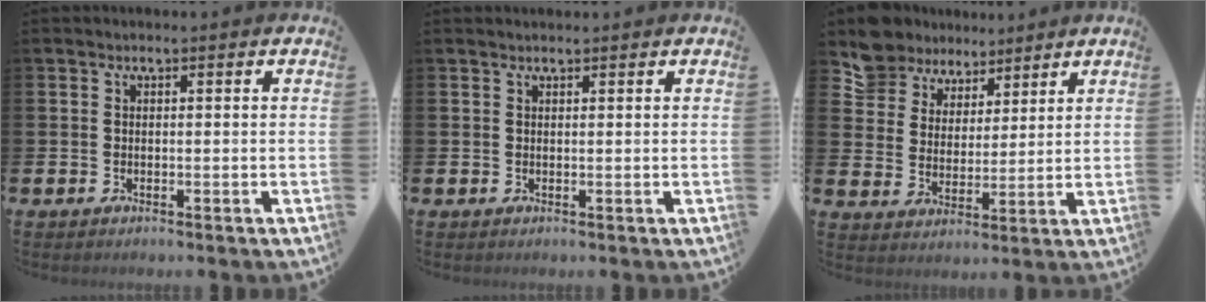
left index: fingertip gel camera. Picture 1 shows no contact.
{"total": 0.6, "force": [0.6, 0.1, 0.1], "torque": [0.011, -0.004, 0.009]}
{"total": 7.5, "force": [6.7, 3.2, -0.5], "torque": [-0.029, -0.040, 0.126]}